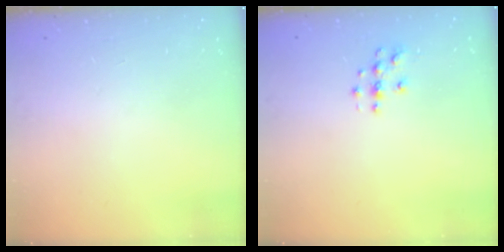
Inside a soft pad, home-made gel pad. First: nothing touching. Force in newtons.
{"total": 3.8, "press": 3.8, "slide": 0.4}